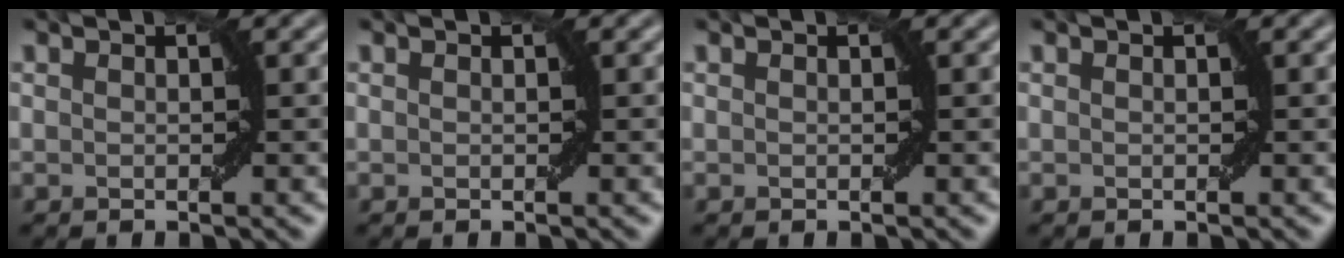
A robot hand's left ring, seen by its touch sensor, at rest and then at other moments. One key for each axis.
{"total": 0.0}
{"total": 0.0}
{"total": 0.0}